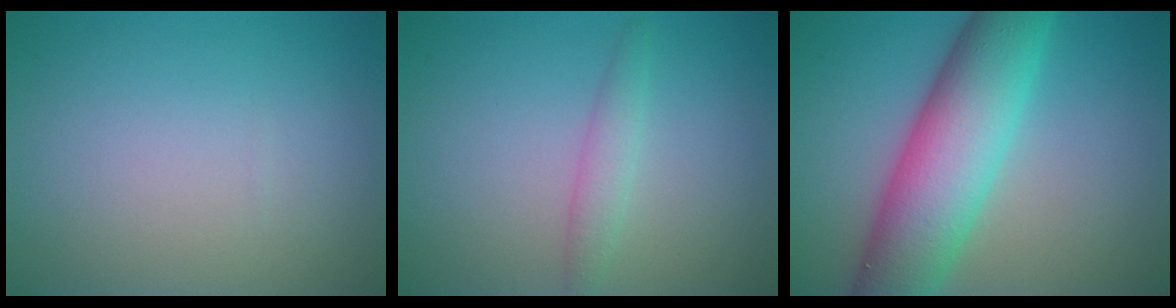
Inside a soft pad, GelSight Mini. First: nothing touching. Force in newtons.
{"total": 1.7, "press": 1.7, "slide": 0.0}
{"total": 9.7, "press": 9.7, "slide": 0.2}